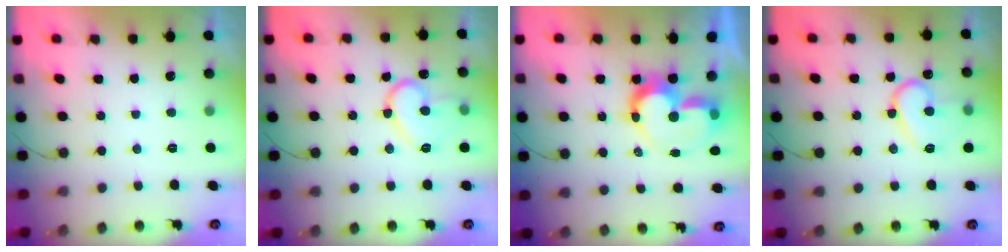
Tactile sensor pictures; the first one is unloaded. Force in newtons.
{"total": 13.0, "press": 13.0, "slide": 1.1}
{"total": 12.2, "press": 12.1, "slide": 1.0}
{"total": 13.7, "press": 13.6, "slide": 1.5}